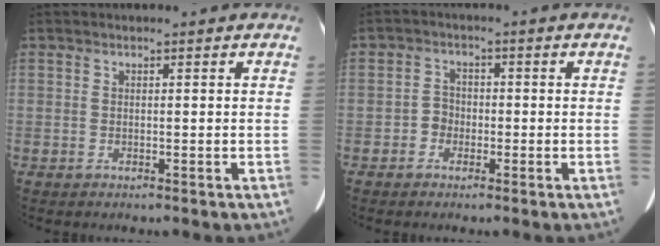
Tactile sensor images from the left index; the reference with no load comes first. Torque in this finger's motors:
{"motor_torque": [-0.04, 0.15, -0.01, 0.01]}